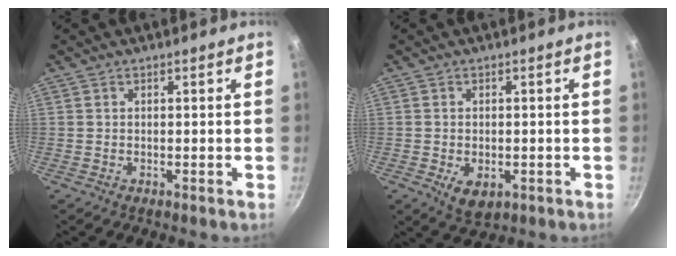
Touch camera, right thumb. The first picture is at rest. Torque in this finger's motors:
{"motor_torque": [-0.35, 0.23, 0.17, 0.30, 0.01]}